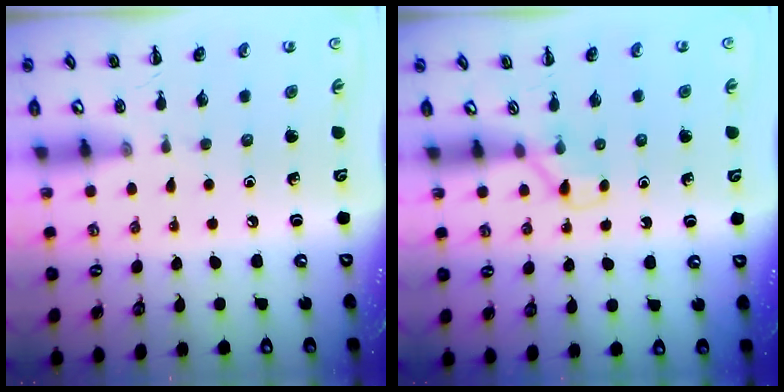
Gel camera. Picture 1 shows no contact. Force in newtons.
{"total": 2.8, "press": 2.6, "slide": 1.0}